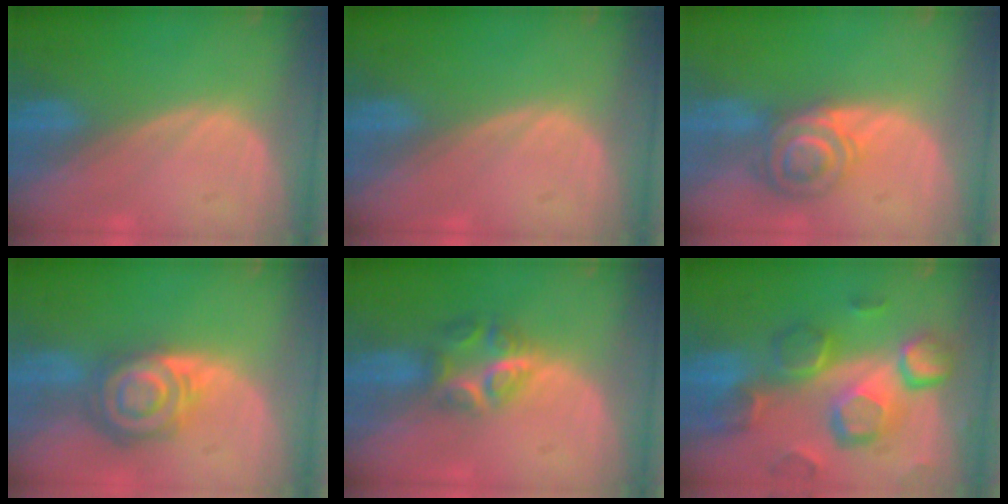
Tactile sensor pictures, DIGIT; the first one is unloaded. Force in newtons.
{"total": 0.0}
{"total": 7.1, "press": 6.0, "slide": 3.8}
{"total": 8.0, "press": 7.1, "slide": 3.6}
{"total": 6.1, "press": 5.5, "slide": 2.6}
{"total": 12.3, "press": 10.7, "slide": 6.0}